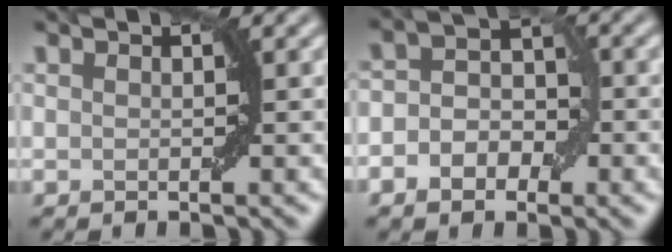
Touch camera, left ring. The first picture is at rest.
{"total": 4.1, "force": [-1.2, 2.8, 2.6], "torque": [-0.025, 0.004, -0.028]}